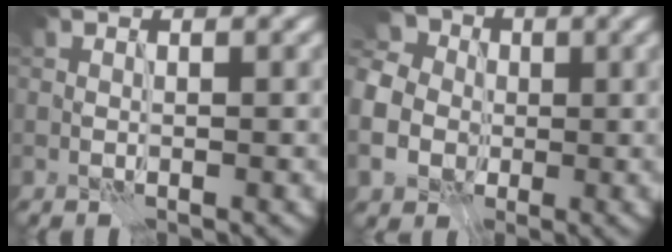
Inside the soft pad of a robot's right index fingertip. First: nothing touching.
{"total": 10.1, "force": [-0.4, 8.9, 4.8], "torque": [-0.120, 0.005, -0.039]}